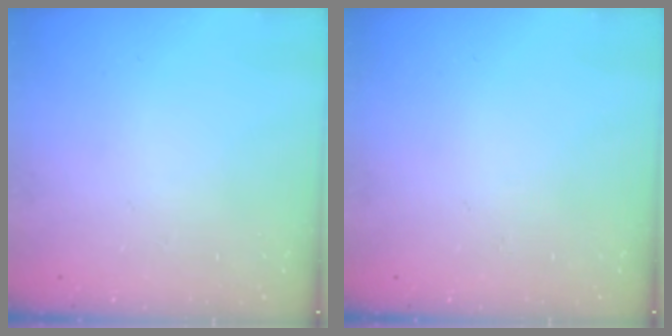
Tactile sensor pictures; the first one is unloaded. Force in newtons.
{"total": 0.0}